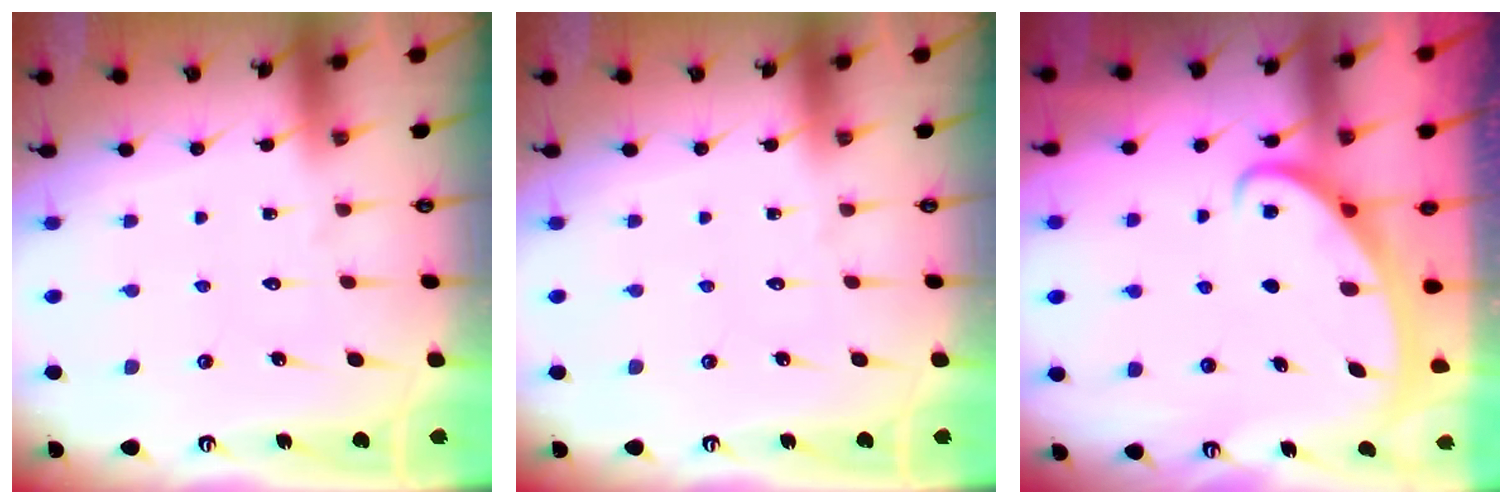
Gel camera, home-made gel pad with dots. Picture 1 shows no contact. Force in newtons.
{"total": 0.0}
{"total": 2.5, "press": 2.5, "slide": 0.3}